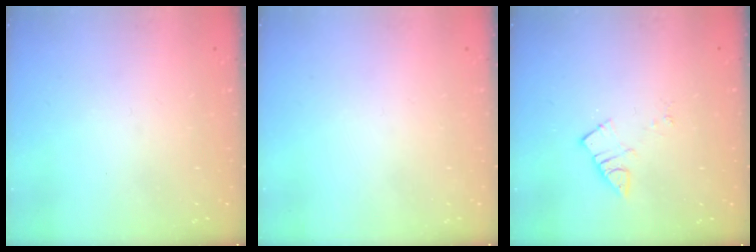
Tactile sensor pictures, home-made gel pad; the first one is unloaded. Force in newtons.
{"total": 1.6, "press": 1.6, "slide": 0.1}
{"total": 4.5, "press": 4.5, "slide": 0.4}